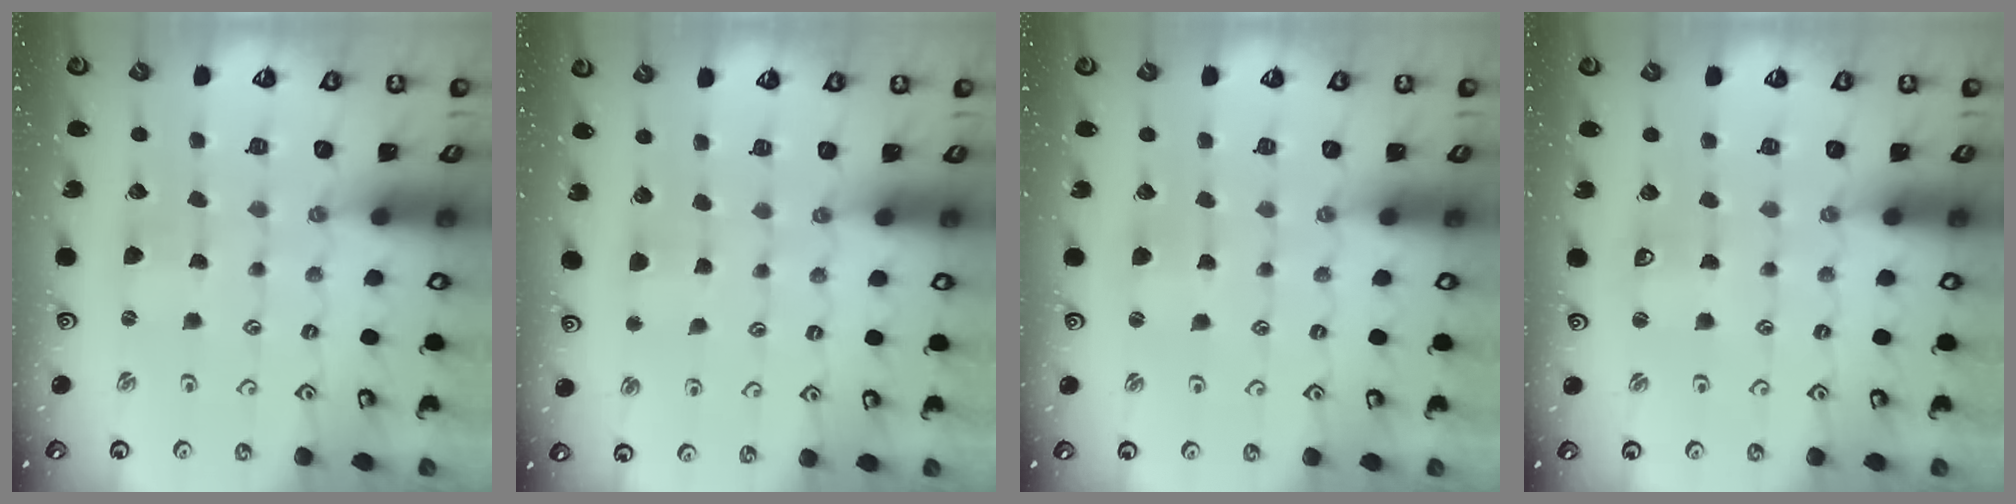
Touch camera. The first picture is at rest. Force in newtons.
{"total": 2.7, "press": 2.7, "slide": 0.4}
{"total": 1.8, "press": 1.8, "slide": 0.3}
{"total": 1.0, "press": 1.0, "slide": 0.2}